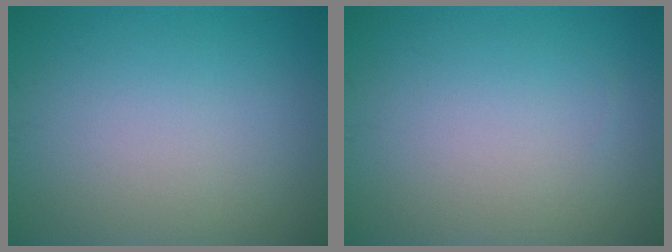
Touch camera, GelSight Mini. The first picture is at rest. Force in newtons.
{"total": 0.0}